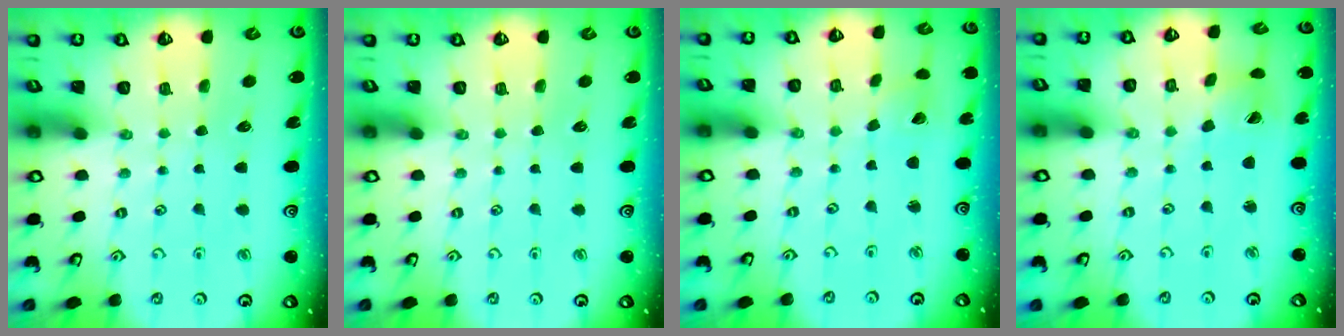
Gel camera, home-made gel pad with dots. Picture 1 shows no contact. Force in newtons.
{"total": 0.0}
{"total": 2.7, "press": 2.7, "slide": 0.2}
{"total": 3.0, "press": 2.9, "slide": 0.5}